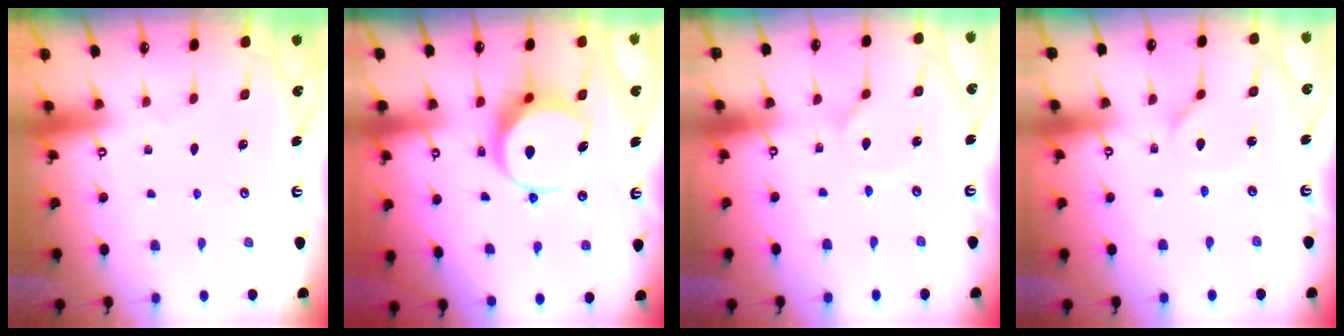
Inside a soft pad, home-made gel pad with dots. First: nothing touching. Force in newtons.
{"total": 10.0, "press": 9.9, "slide": 1.3}
{"total": 1.9, "press": 1.9, "slide": 0.1}
{"total": 2.0, "press": 2.0, "slide": 0.4}